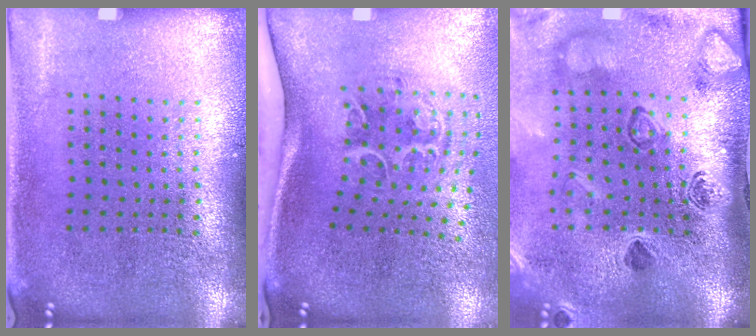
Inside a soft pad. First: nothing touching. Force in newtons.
{"total": 2.1, "press": 1.4, "slide": 1.6}
{"total": 2.8, "press": 2.3, "slide": 1.6}